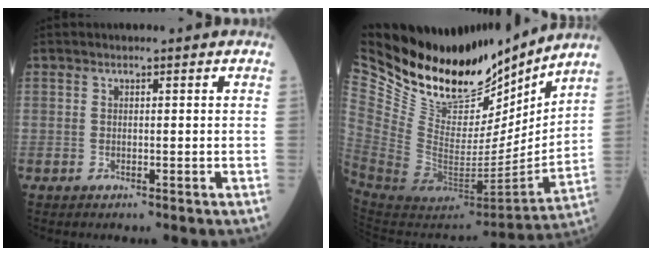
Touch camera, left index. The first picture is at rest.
{"total": 27.7, "force": [23.5, 9.5, 11.1], "torque": [-0.233, -0.036, 0.392]}